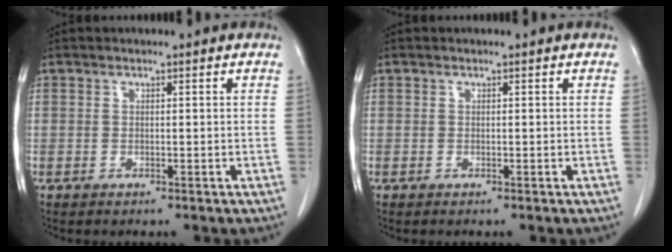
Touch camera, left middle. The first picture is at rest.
{"total": 0.0}